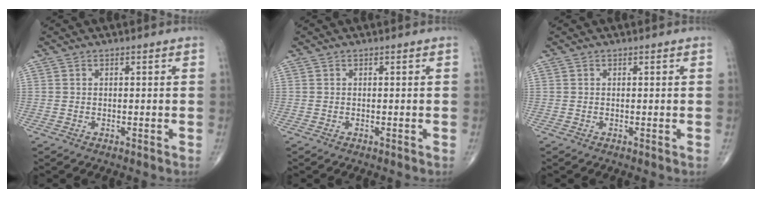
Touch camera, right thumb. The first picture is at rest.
{"total": 0.0}
{"total": 0.0}